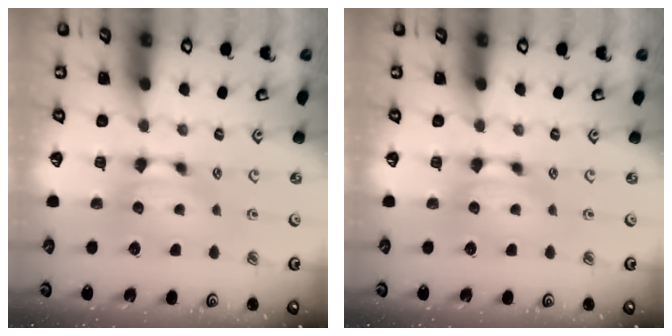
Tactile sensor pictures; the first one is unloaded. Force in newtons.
{"total": 0.0}